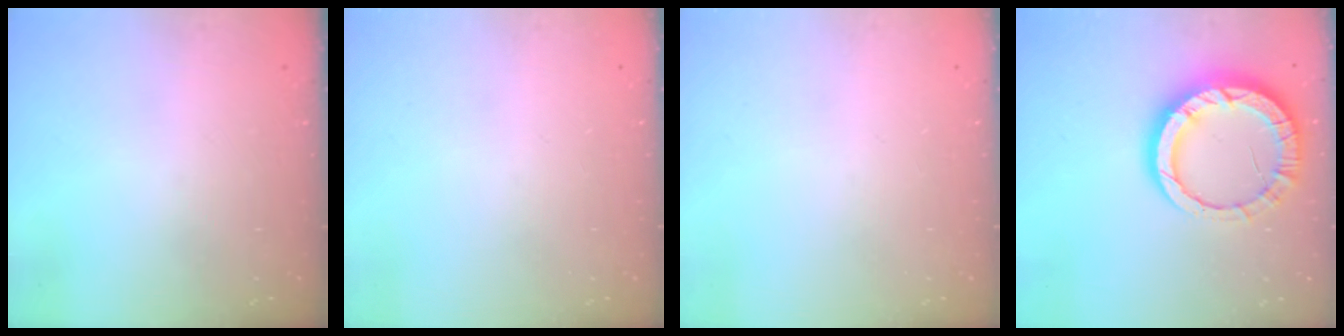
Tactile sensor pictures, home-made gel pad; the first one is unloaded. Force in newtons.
{"total": 0.0}
{"total": 0.0}
{"total": 15.1, "press": 15.1, "slide": 1.4}